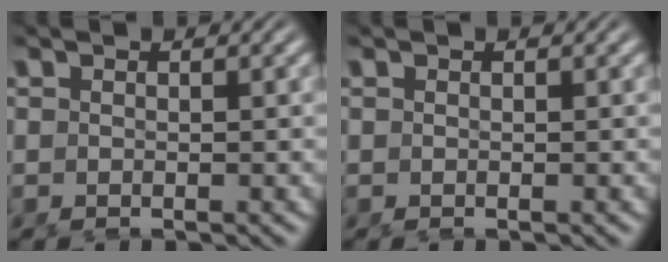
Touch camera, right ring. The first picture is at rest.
{"total": 0.0}